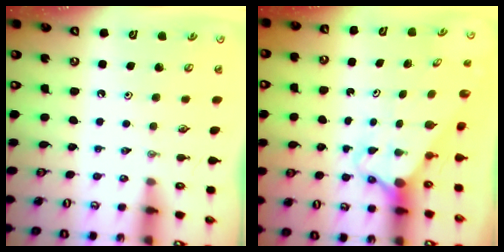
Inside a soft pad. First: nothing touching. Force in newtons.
{"total": 2.9, "press": 2.9, "slide": 0.2}